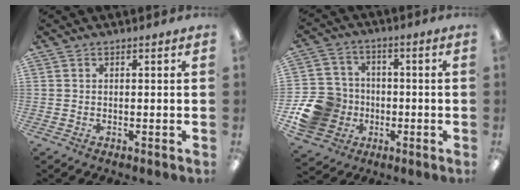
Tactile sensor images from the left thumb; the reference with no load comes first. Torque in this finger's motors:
{"motor_torque": [-0.04, 0.19, 0.04, -0.01, 0.01]}